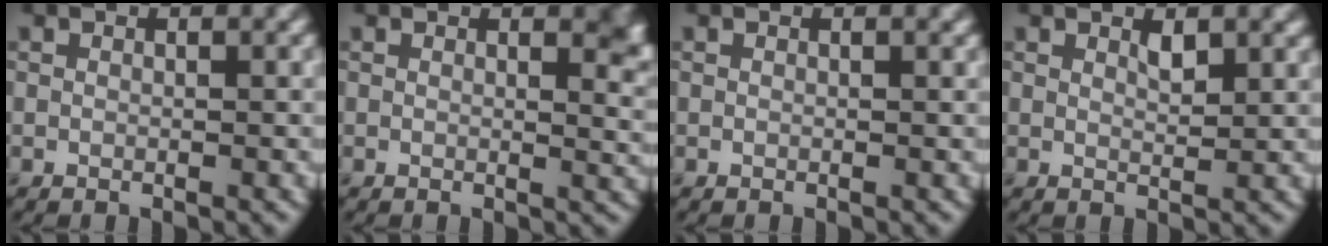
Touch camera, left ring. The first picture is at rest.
{"total": 2.6, "force": [1.4, 1.0, 2.0], "torque": [-0.015, -0.004, 0.019]}
{"total": 0.0}
{"total": 1.2, "force": [0.8, 0.3, 0.8], "torque": [-0.016, -0.002, 0.015]}